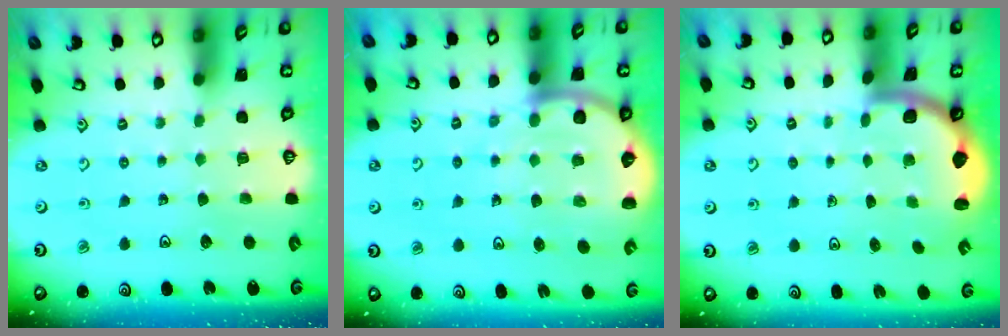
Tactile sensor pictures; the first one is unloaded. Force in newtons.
{"total": 8.6, "press": 8.4, "slide": 1.8}
{"total": 1.6, "press": 1.6, "slide": 0.1}